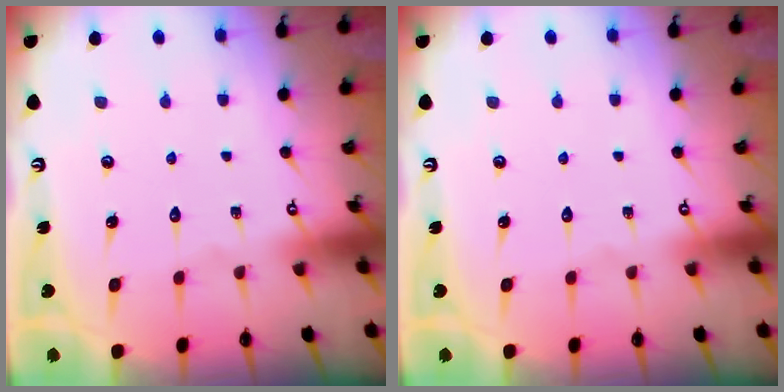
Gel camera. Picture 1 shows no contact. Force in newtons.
{"total": 0.0}